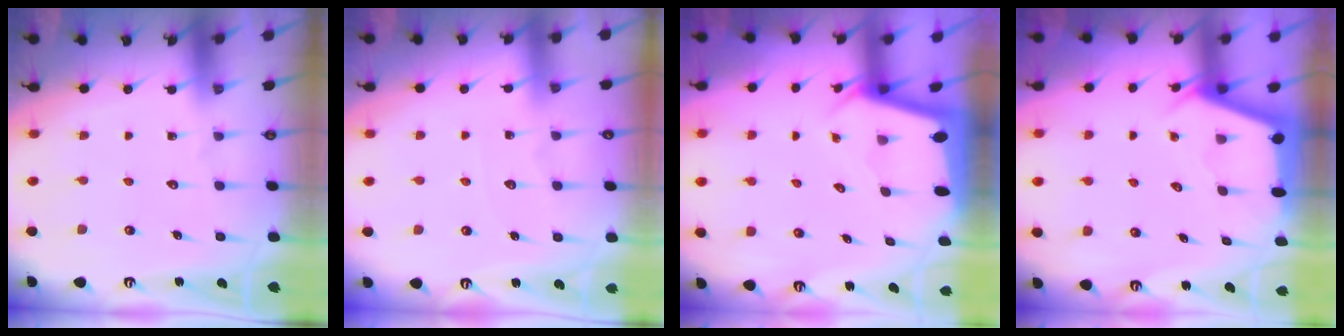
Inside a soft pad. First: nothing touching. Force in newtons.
{"total": 3.5, "press": 3.5, "slide": 0.2}
{"total": 2.2, "press": 2.2, "slide": 0.1}
{"total": 2.8, "press": 2.8, "slide": 0.4}